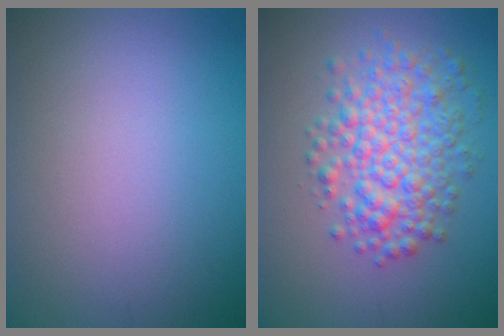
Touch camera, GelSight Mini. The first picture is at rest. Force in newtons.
{"total": 5.6, "press": 5.6, "slide": 0.1}